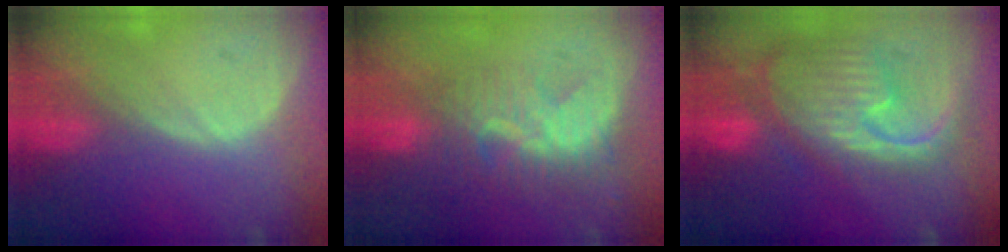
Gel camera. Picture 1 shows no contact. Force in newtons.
{"total": 8.7, "press": 7.6, "slide": 4.3}
{"total": 12.4, "press": 10.6, "slide": 6.5}